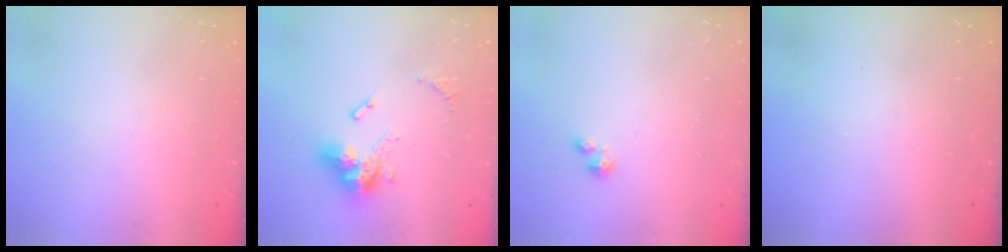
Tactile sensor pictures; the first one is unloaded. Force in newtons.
{"total": 13.9, "press": 13.9, "slide": 1.2}
{"total": 0.9, "press": 0.9, "slide": 0.3}
{"total": 0.0}